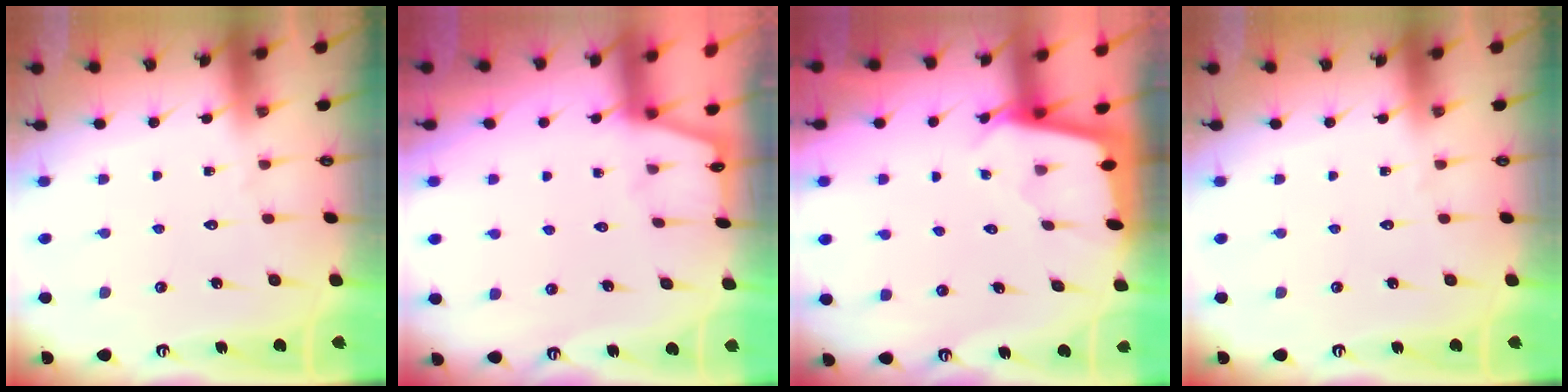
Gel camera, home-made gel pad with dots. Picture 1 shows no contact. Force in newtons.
{"total": 0.8, "press": 0.7, "slide": 0.2}
{"total": 1.9, "press": 1.9, "slide": 0.2}
{"total": 0.0}